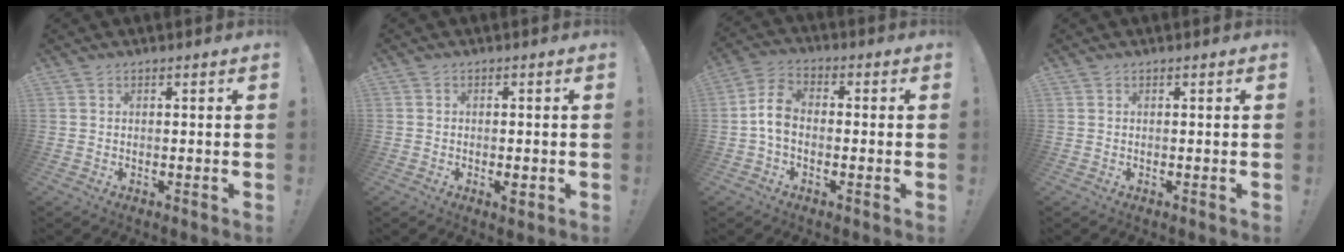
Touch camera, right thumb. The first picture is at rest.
{"total": 3.3, "force": [-1.2, 2.8, 1.3], "torque": [-0.011, 0.006, -0.019]}
{"total": 7.8, "force": [-1.0, 5.2, 5.7], "torque": [-0.110, 0.016, -0.011]}
{"total": 0.0}